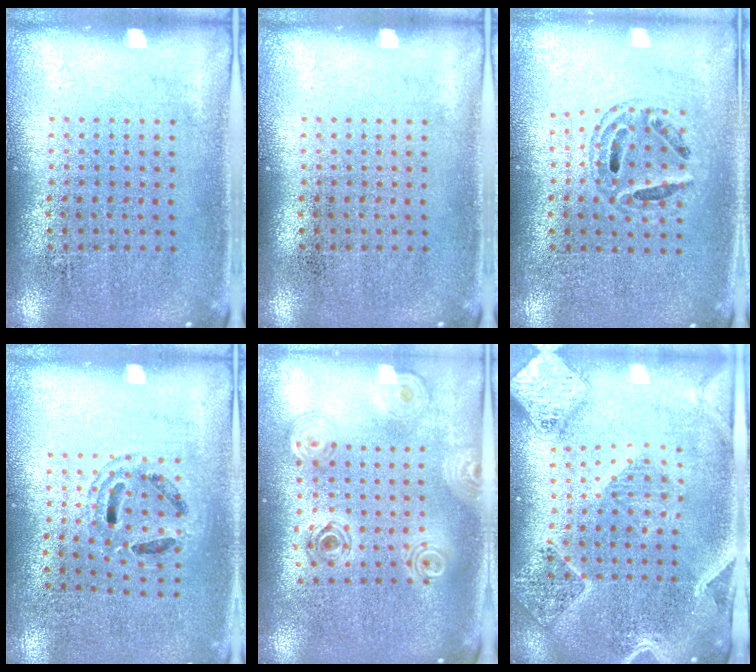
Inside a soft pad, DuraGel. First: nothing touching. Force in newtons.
{"total": 0.0}
{"total": 0.8, "press": 0.8, "slide": 0.1}
{"total": 1.0, "press": 1.0, "slide": 0.1}
{"total": 1.1, "press": 1.1, "slide": 0.3}
{"total": 2.8, "press": 2.4, "slide": 1.3}